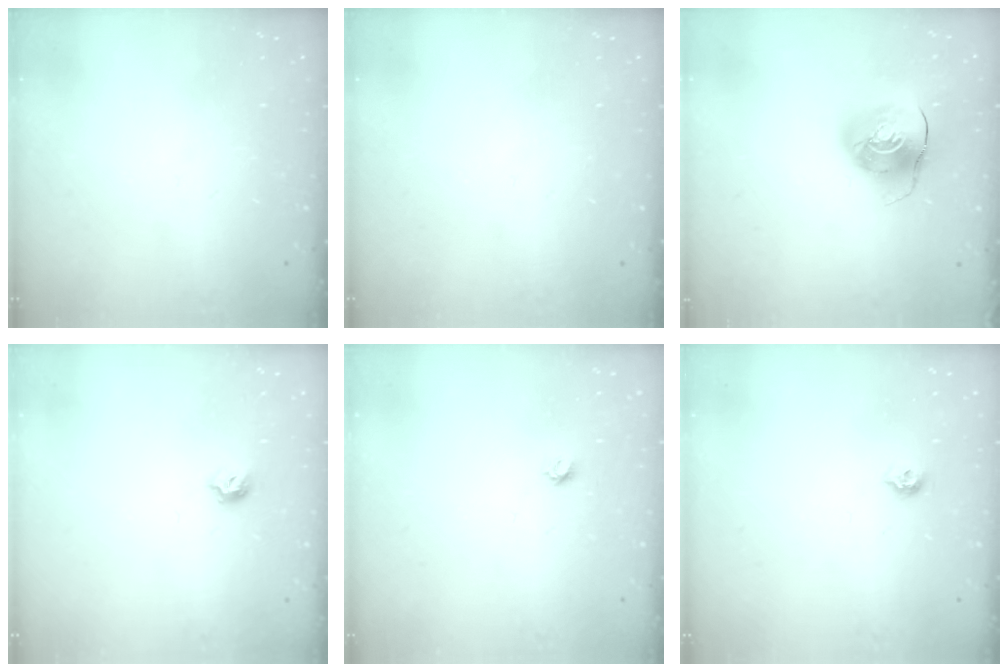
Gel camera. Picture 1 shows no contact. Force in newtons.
{"total": 0.0}
{"total": 9.7, "press": 9.6, "slide": 1.4}
{"total": 5.3, "press": 5.3, "slide": 0.9}
{"total": 3.9, "press": 3.9, "slide": 0.3}
{"total": 5.8, "press": 5.7, "slide": 0.8}